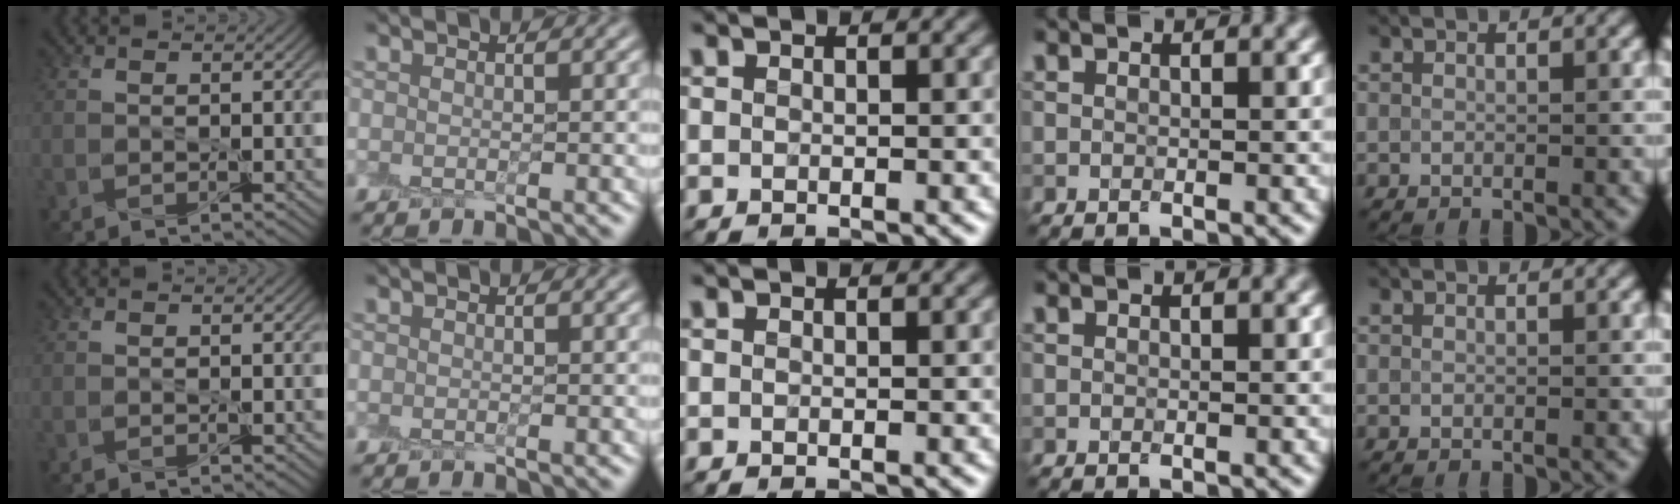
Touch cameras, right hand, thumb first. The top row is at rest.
{}